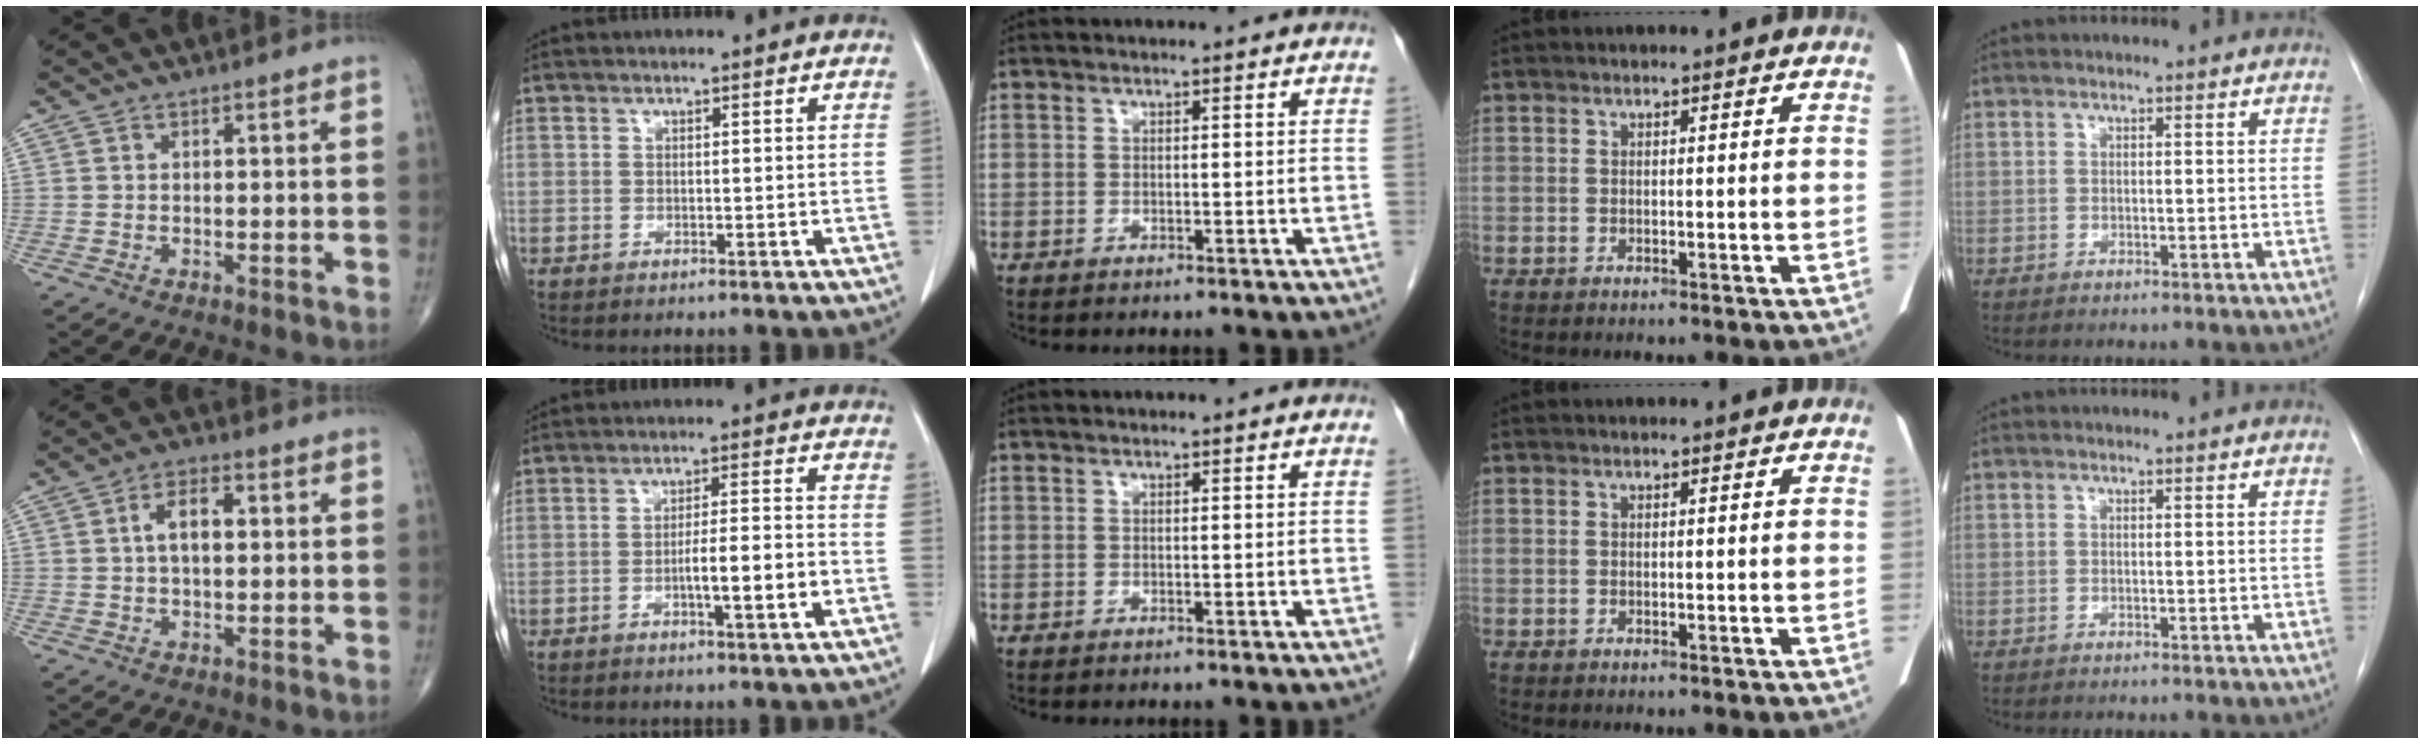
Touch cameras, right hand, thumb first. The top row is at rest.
{"thumb": {"total": 5.7, "force": [0.9, 2.9, 4.8], "torque": [-0.079, 0.012, 0.010]}, "index": {"total": 6.5, "force": [-2.2, 0.3, 6.2], "torque": [-0.099, 0.004, -0.033]}}